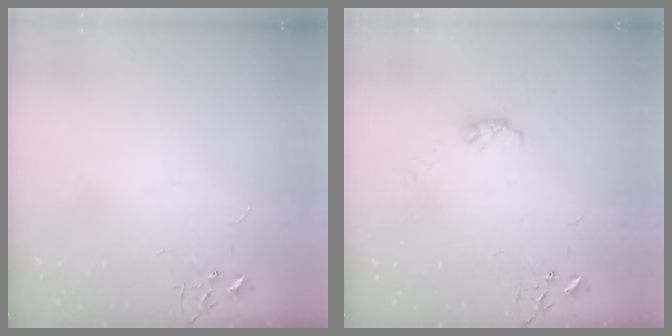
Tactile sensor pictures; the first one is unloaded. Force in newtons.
{"total": 4.9, "press": 4.8, "slide": 0.5}